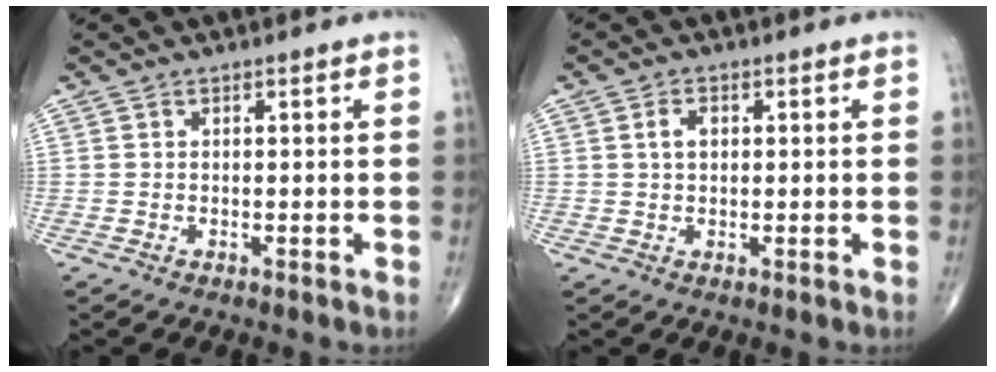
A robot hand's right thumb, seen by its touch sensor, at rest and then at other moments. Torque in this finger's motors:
{"motor_torque": [0.43, 0.77, 0.12, 0.13, 0.00]}